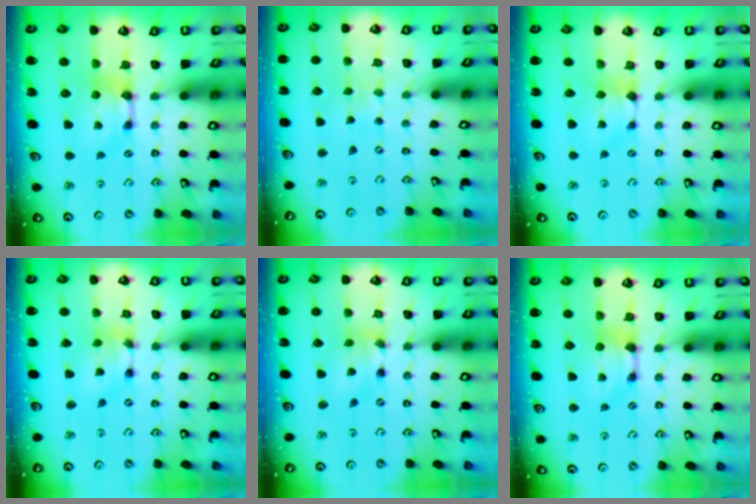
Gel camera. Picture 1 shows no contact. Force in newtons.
{"total": 5.8, "press": 5.8, "slide": 0.2}
{"total": 1.3, "press": 1.2, "slide": 0.6}
{"total": 4.9, "press": 4.4, "slide": 2.1}
{"total": 3.4, "press": 3.0, "slide": 1.7}
{"total": 0.0}